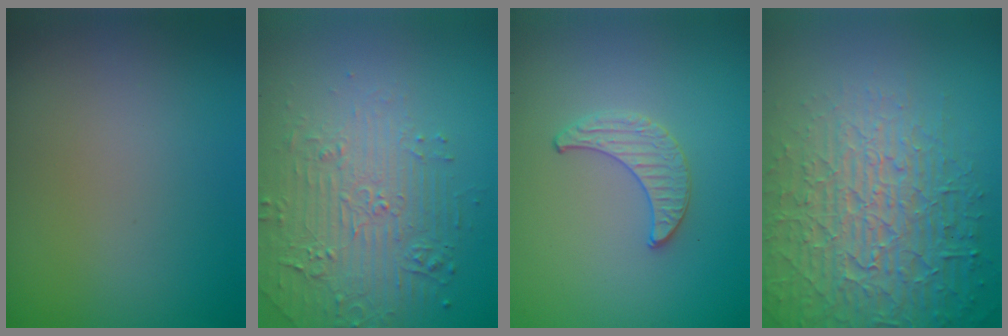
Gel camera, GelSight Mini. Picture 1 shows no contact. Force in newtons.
{"total": 4.9, "press": 3.7, "slide": 3.2}
{"total": 1.3, "press": 1.3, "slide": 0.2}
{"total": 6.4, "press": 6.2, "slide": 1.7}